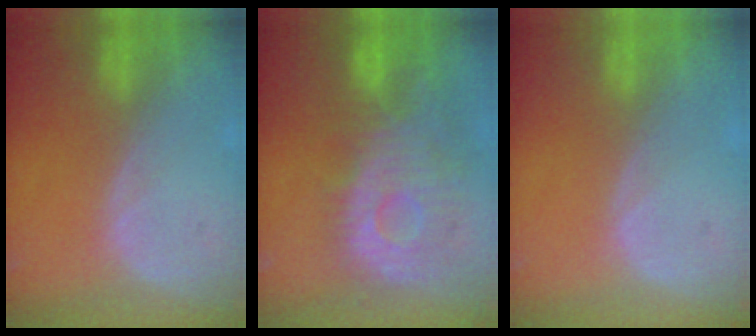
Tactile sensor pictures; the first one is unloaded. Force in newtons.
{"total": 11.6, "press": 10.5, "slide": 4.9}
{"total": 0.0}